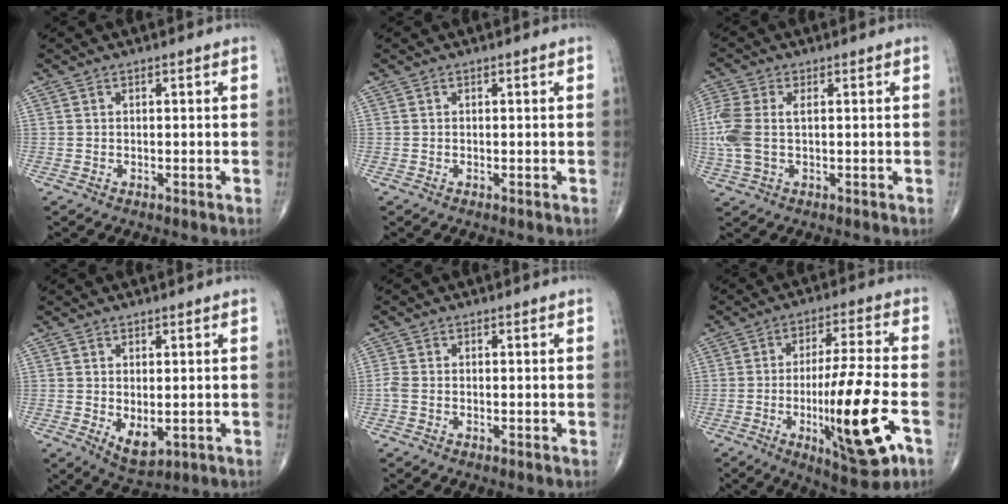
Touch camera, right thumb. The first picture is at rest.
{"total": 0.0}
{"total": 8.0, "force": [0.5, 4.4, 6.7], "torque": [-0.196, 0.012, 0.012]}
{"total": 6.0, "force": [-1.3, 3.4, 4.8], "torque": [-0.066, -0.011, -0.009]}
{"total": 1.4, "force": [-0.4, 0.7, 1.1], "torque": [-0.033, -0.004, -0.012]}
{"total": 17.4, "force": [-5.3, 3.2, 16.3], "torque": [-0.275, 0.005, -0.076]}